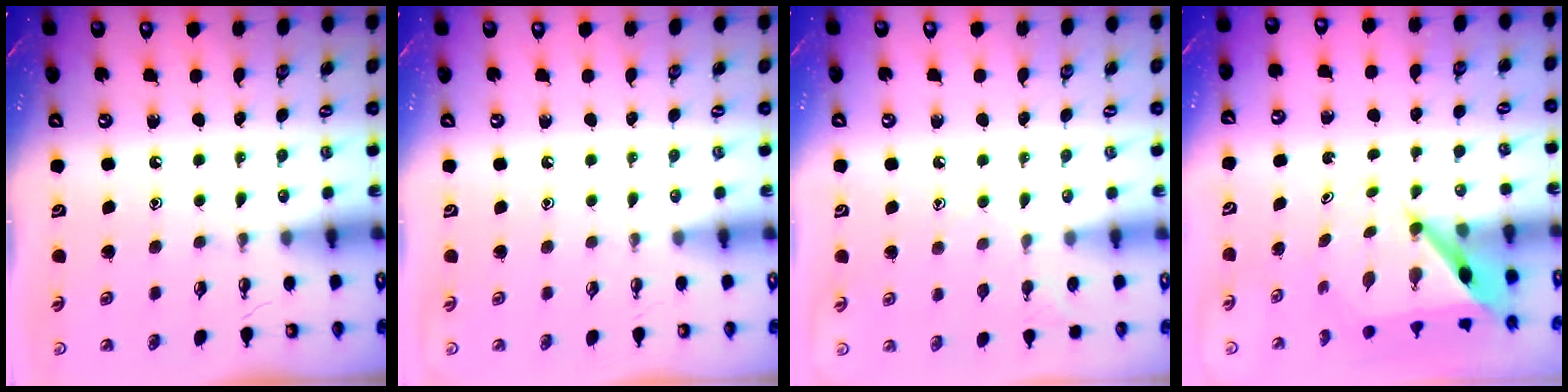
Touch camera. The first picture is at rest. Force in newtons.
{"total": 0.0}
{"total": 5.9, "press": 5.9, "slide": 0.7}
{"total": 6.3, "press": 6.3, "slide": 0.6}